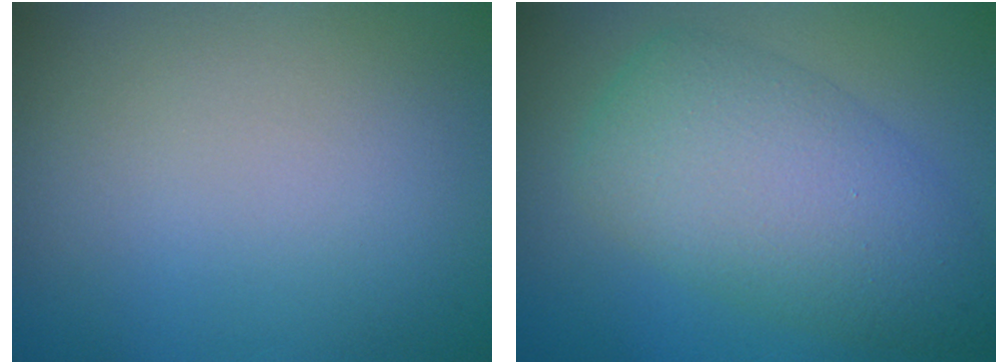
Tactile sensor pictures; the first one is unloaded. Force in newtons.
{"total": 5.5, "press": 5.5, "slide": 0.4}